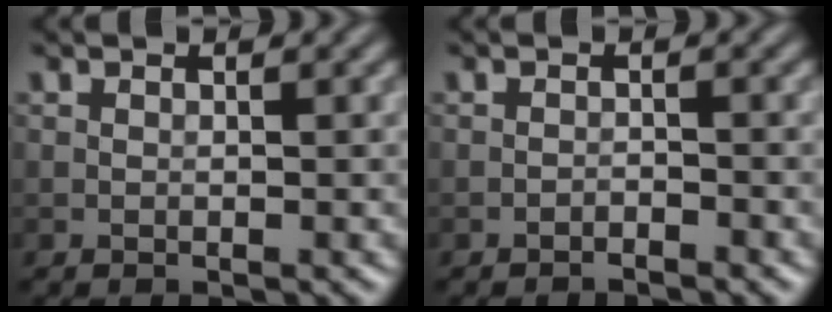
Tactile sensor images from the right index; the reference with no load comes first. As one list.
[{"total": 0.8, "force": [-0.8, 0.1, 0.2], "torque": [-0.001, 0.003, -0.016]}]